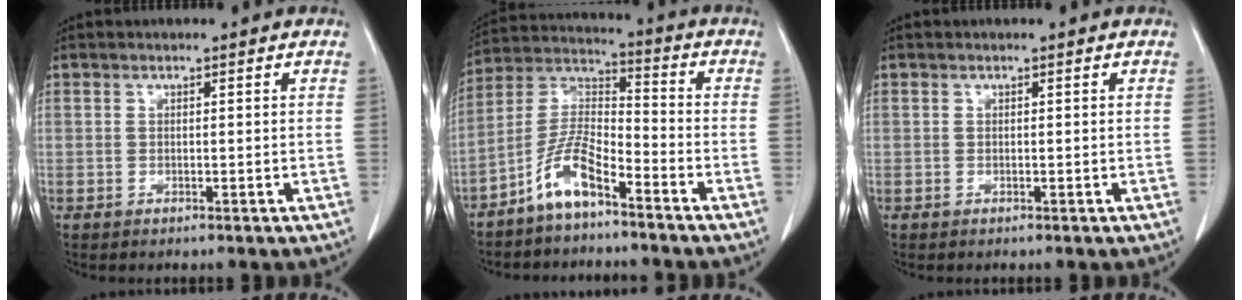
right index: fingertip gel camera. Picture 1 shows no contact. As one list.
[{"total": 8.5, "force": [-5.7, 2.1, 6.0], "torque": [-0.135, 0.007, -0.116]}, {"total": 0.0}]